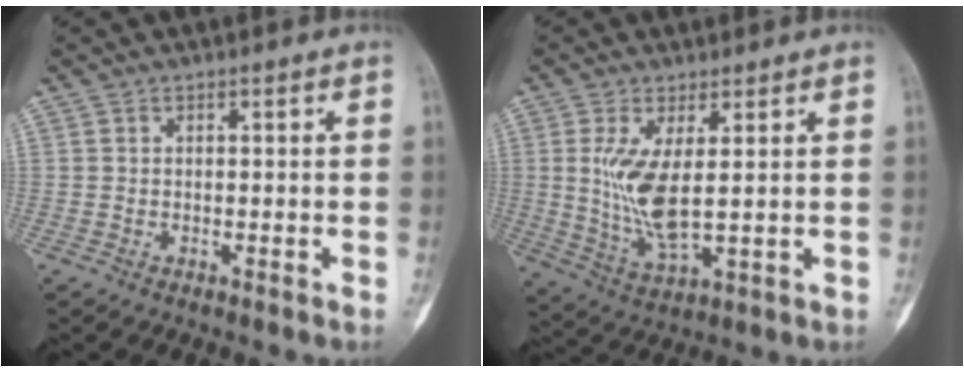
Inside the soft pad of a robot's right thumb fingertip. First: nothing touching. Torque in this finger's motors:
{"motor_torque": [0.03, 2.04, 1.27, 0.21, 0.36]}